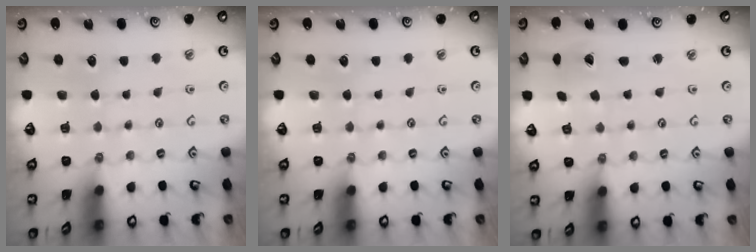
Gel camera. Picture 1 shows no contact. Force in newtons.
{"total": 0.0}
{"total": 1.2, "press": 1.1, "slide": 0.4}